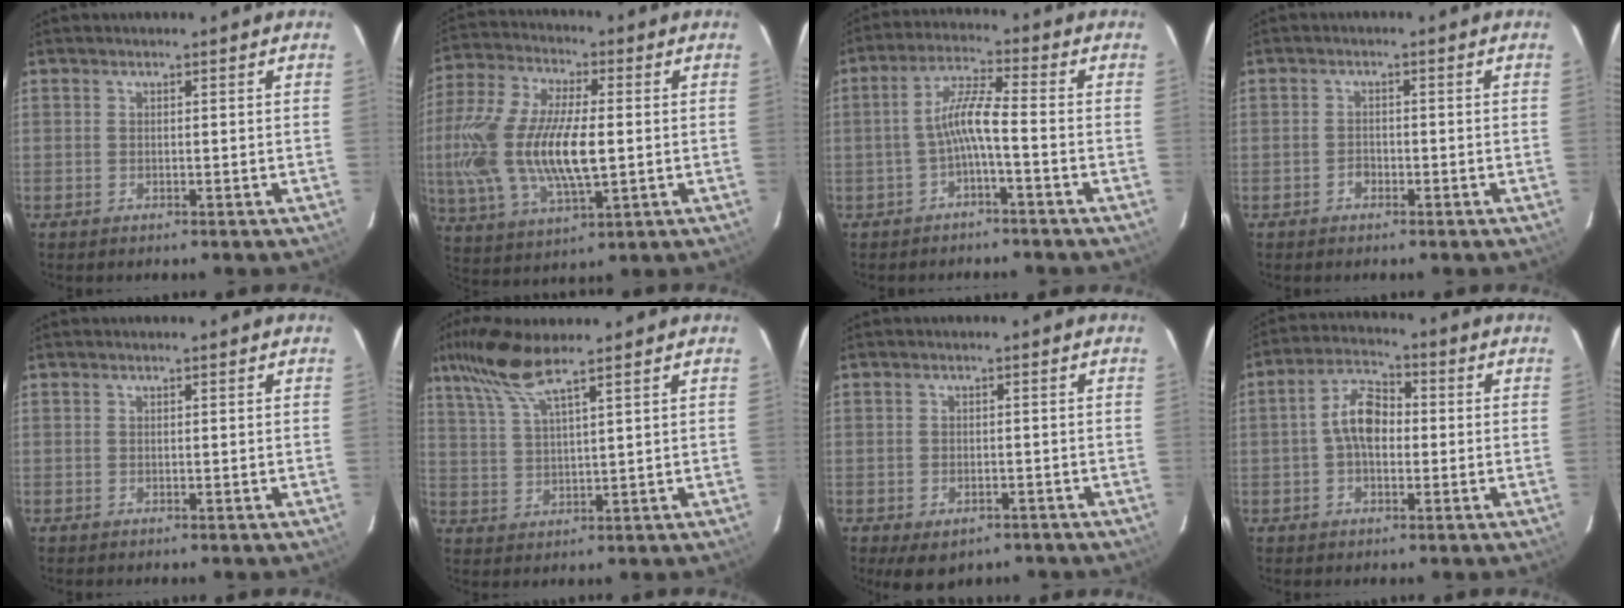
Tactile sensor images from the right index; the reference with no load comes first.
{"total": 20.9, "force": [-0.8, 9.0, 18.8], "torque": [-0.394, -0.005, -0.014]}
{"total": 5.7, "force": [-2.1, 0.1, 5.3], "torque": [-0.119, 0.015, -0.039]}
{"total": 1.7, "force": [-1.0, 1.3, 0.5], "torque": [-0.010, 0.004, -0.016]}
{"total": 0.0}
{"total": 8.2, "force": [5.9, 0.3, 5.6], "torque": [-0.119, 0.016, 0.123]}
{"total": 5.8, "force": [-3.7, 3.4, 3.0], "torque": [-0.058, -0.013, -0.042]}
{"total": 7.5, "force": [-0.3, 4.4, 6.0], "torque": [-0.116, 0.023, -0.007]}